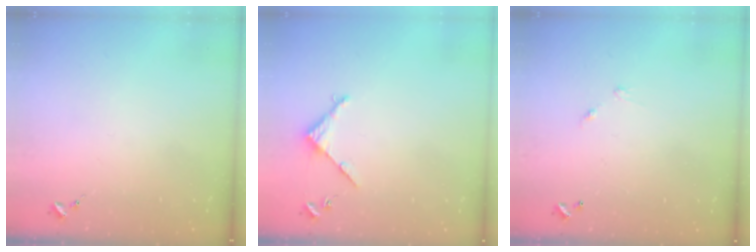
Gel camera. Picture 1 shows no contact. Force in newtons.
{"total": 3.4, "press": 3.4, "slide": 0.4}
{"total": 4.9, "press": 4.9, "slide": 0.3}